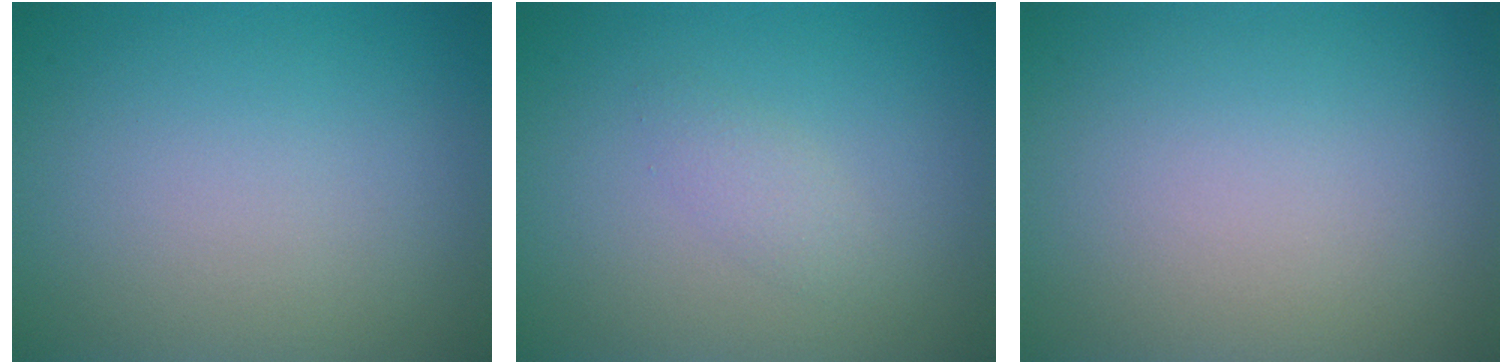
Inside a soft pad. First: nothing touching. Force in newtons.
{"total": 1.3, "press": 1.3, "slide": 0.0}
{"total": 0.0}